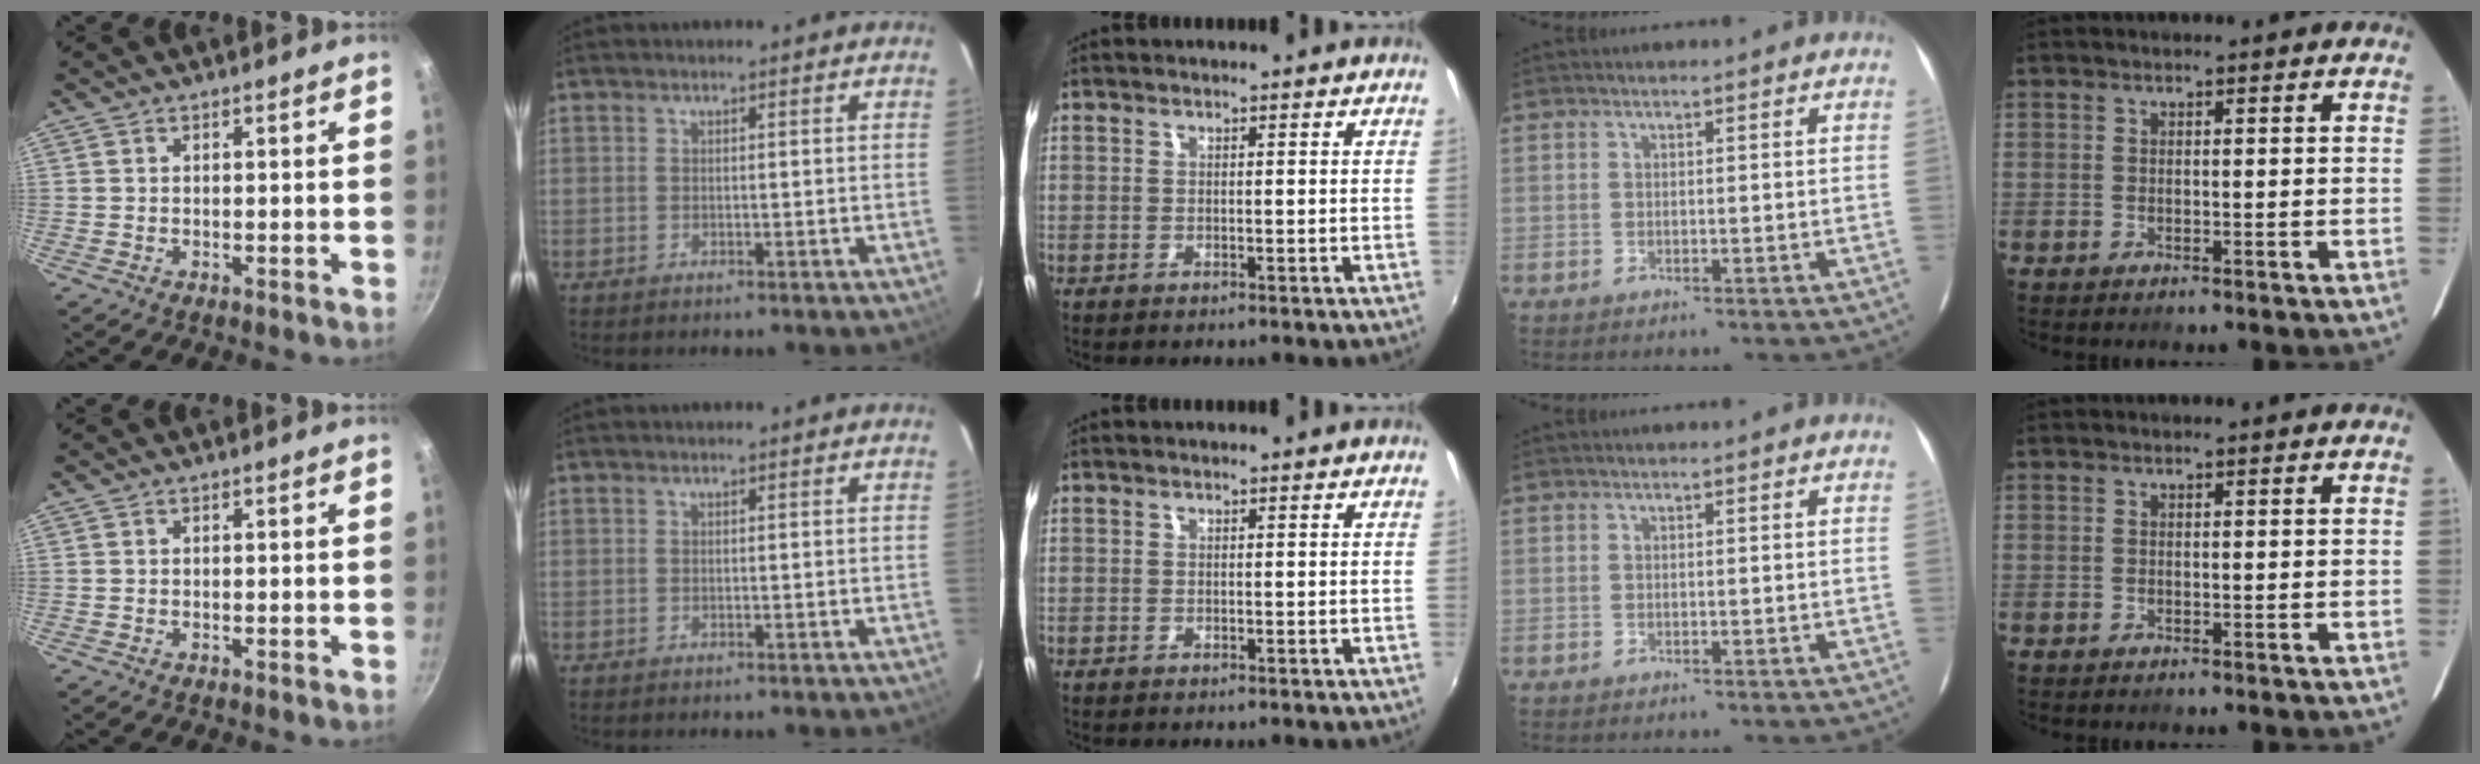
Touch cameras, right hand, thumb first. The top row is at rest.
{}